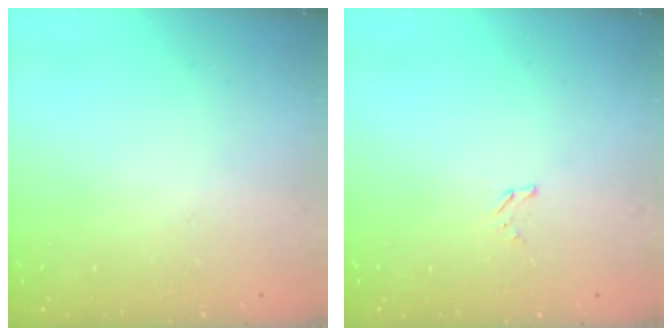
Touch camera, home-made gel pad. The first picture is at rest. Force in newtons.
{"total": 1.3, "press": 1.2, "slide": 0.1}